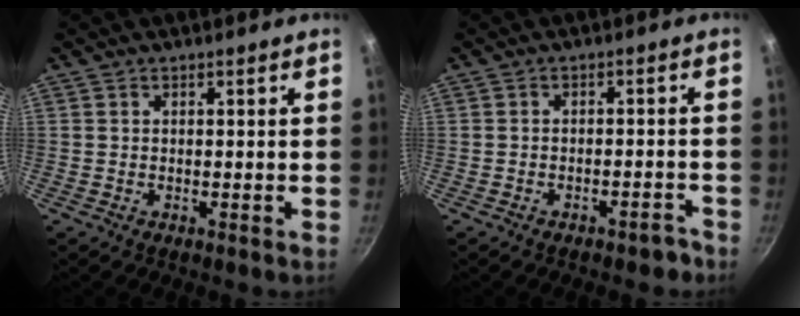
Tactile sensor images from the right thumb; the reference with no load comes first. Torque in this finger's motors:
{"motor_torque": [0.14, -0.06, -0.12, 0.08, 0.02]}